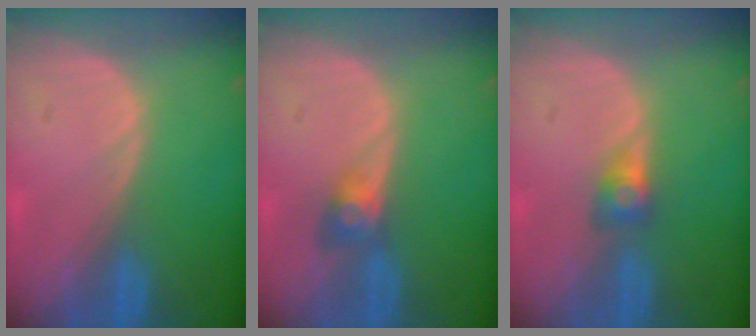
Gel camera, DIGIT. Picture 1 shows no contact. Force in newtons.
{"total": 3.0, "press": 2.7, "slide": 1.4}
{"total": 2.8, "press": 2.4, "slide": 1.5}